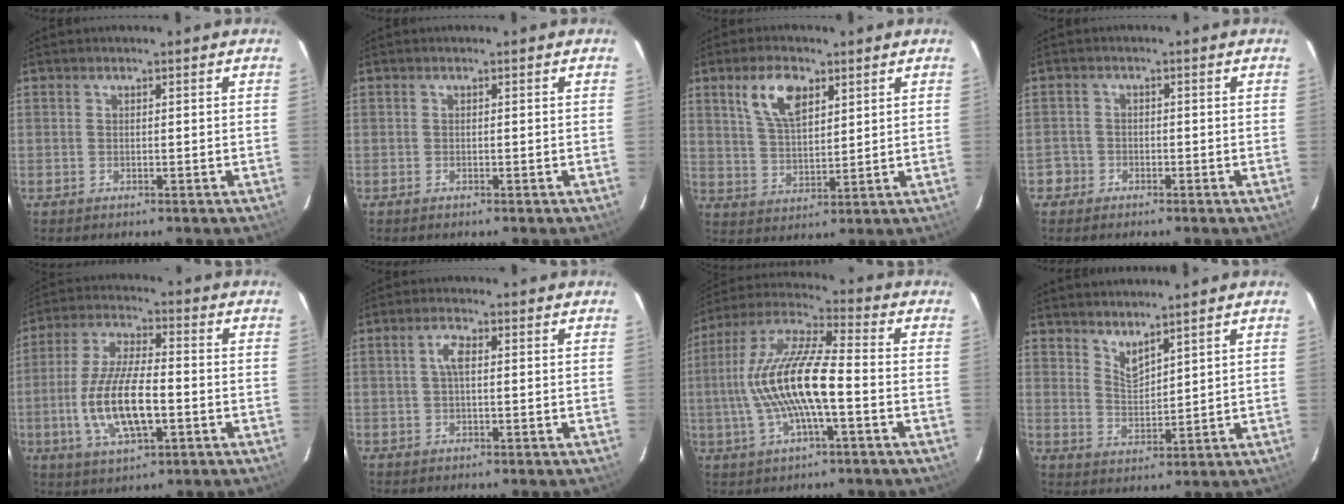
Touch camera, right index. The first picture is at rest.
{"total": 0.0}
{"total": 8.6, "force": [4.5, 4.1, 6.1], "torque": [-0.117, 0.013, 0.089]}
{"total": 2.5, "force": [-1.4, 2.0, -0.1], "torque": [0.000, 0.014, -0.026]}
{"total": 13.9, "force": [-3.3, 4.8, 12.7], "torque": [-0.261, -0.006, -0.058]}
{"total": 2.8, "force": [0.4, 1.0, 2.6], "torque": [-0.054, 0.009, 0.007]}
{"total": 15.7, "force": [-2.5, 3.4, 15.1], "torque": [-0.297, 0.005, -0.049]}
{"total": 4.3, "force": [3.8, 1.0, 1.9], "torque": [-0.031, -0.008, 0.070]}